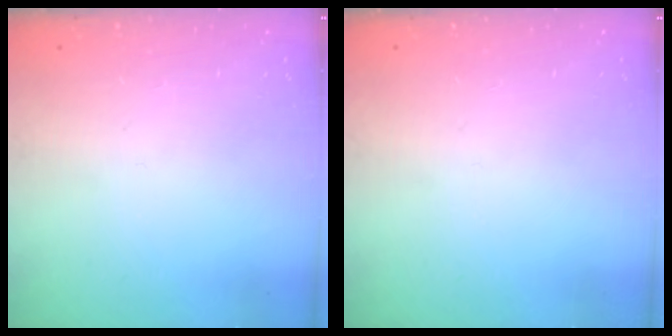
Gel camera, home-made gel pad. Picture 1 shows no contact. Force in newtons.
{"total": 0.0}